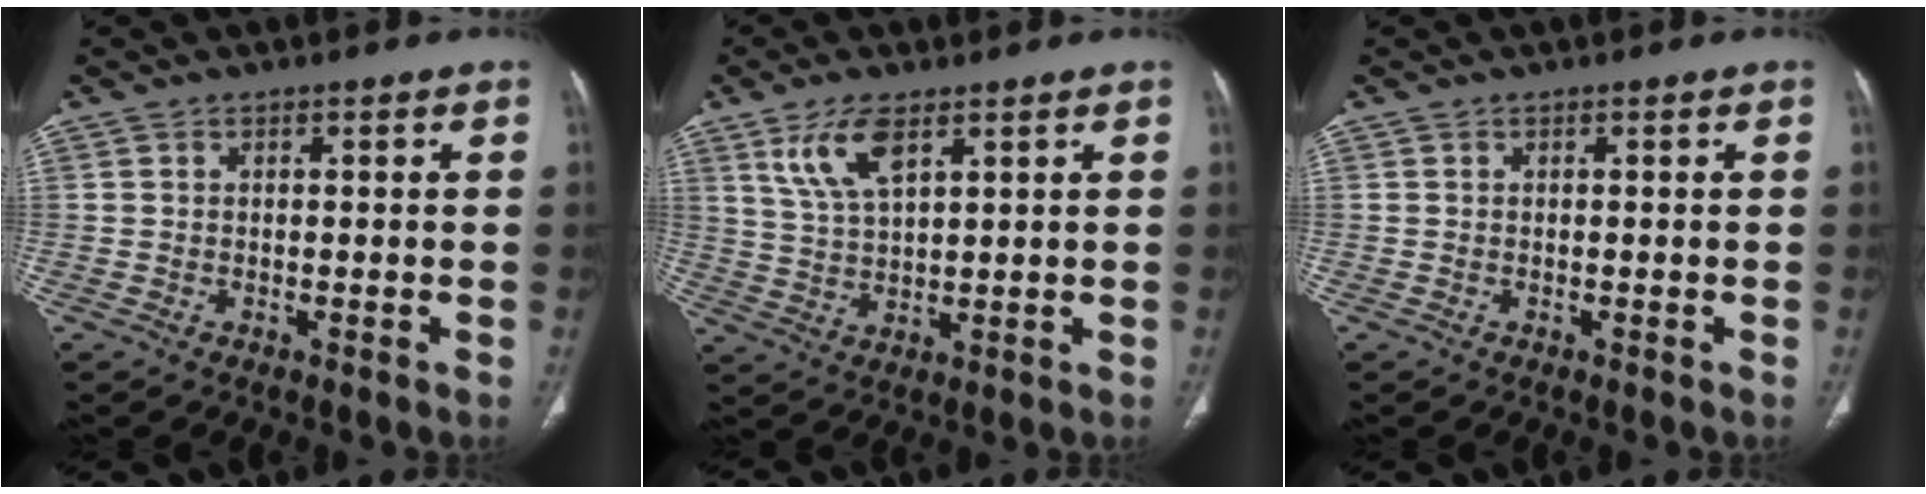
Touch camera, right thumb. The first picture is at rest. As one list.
[{"total": 7.9, "force": [4.3, 3.1, 5.9], "torque": [-0.113, -0.017, 0.093]}, {"total": 0.0}]